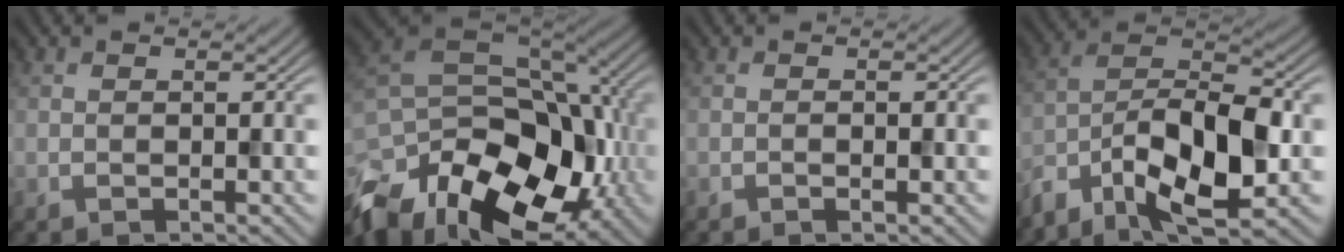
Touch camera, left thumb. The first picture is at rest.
{"total": 17.5, "force": [-8.2, 11.1, 10.7], "torque": [-0.245, -0.037, -0.126]}
{"total": 0.6, "force": [-0.4, 0.2, 0.5], "torque": [-0.010, 0.000, -0.004]}
{"total": 12.2, "force": [-6.5, 5.1, 9.0], "torque": [-0.166, -0.012, -0.136]}